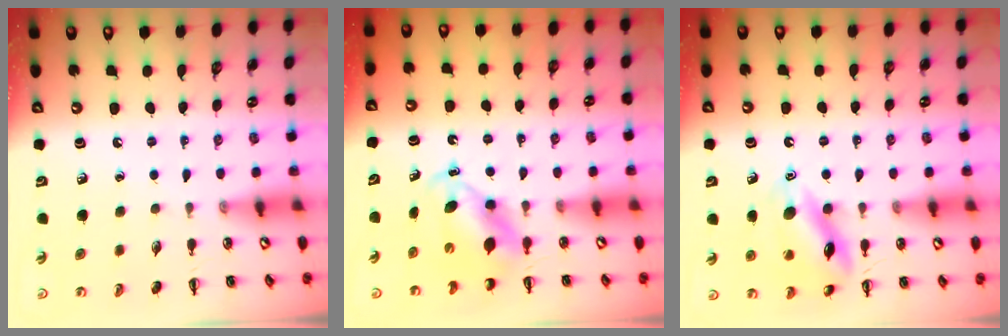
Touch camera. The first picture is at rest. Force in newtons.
{"total": 5.6, "press": 5.5, "slide": 1.1}
{"total": 14.2, "press": 14.2, "slide": 1.1}